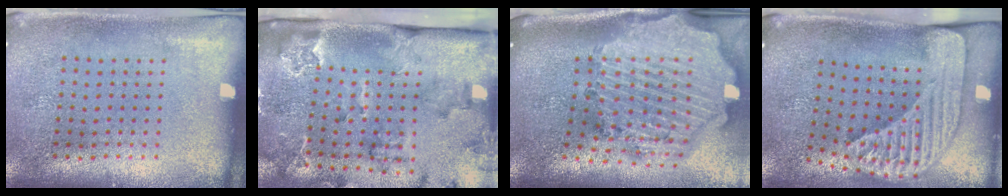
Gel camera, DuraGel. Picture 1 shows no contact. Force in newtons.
{"total": 2.5, "press": 2.3, "slide": 0.9}
{"total": 3.7, "press": 3.1, "slide": 2.0}
{"total": 2.4, "press": 1.7, "slide": 1.7}